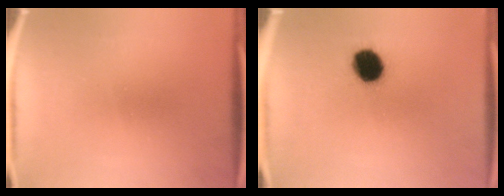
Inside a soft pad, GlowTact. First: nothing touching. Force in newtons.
{"total": 8.8}